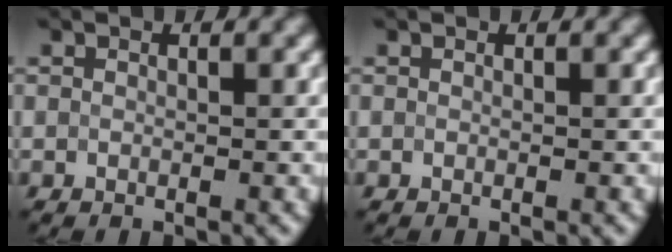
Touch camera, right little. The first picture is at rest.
{"total": 0.0}